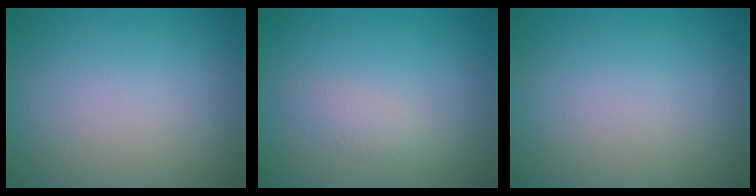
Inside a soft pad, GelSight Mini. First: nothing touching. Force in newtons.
{"total": 1.4, "press": 1.4, "slide": 0.1}
{"total": 0.0}